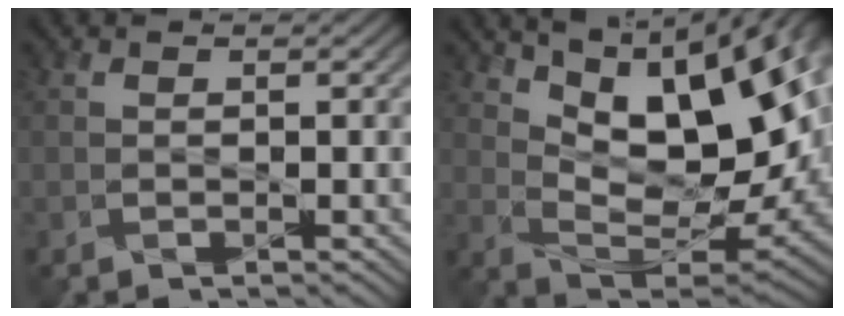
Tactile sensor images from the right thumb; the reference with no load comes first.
{"total": 15.8, "force": [6.6, 6.5, 12.7], "torque": [-0.227, 0.001, 0.114]}